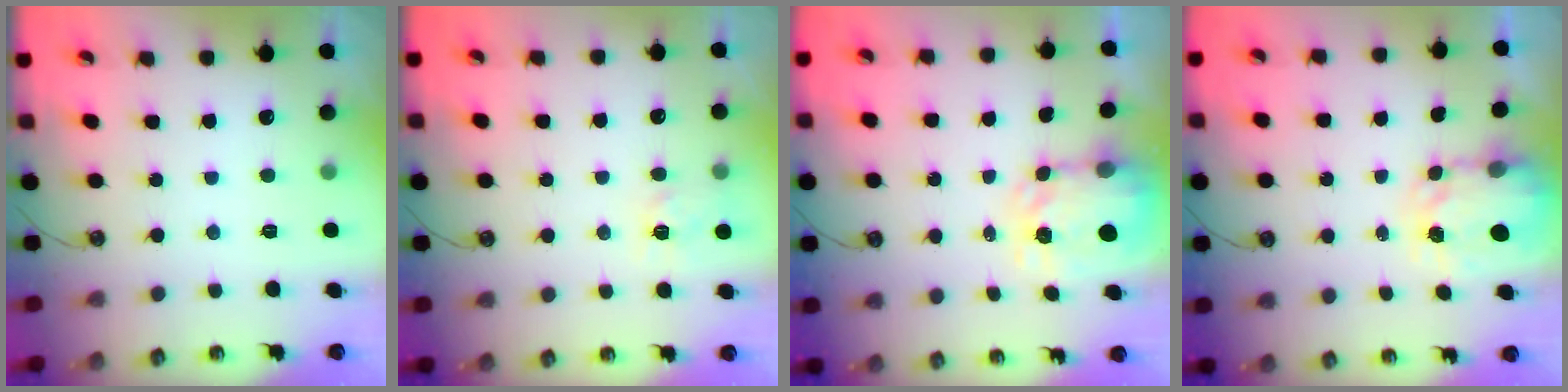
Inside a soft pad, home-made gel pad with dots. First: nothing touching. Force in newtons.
{"total": 5.5, "press": 5.5, "slide": 0.5}
{"total": 4.7, "press": 4.6, "slide": 0.7}
{"total": 4.1, "press": 4.1, "slide": 0.4}